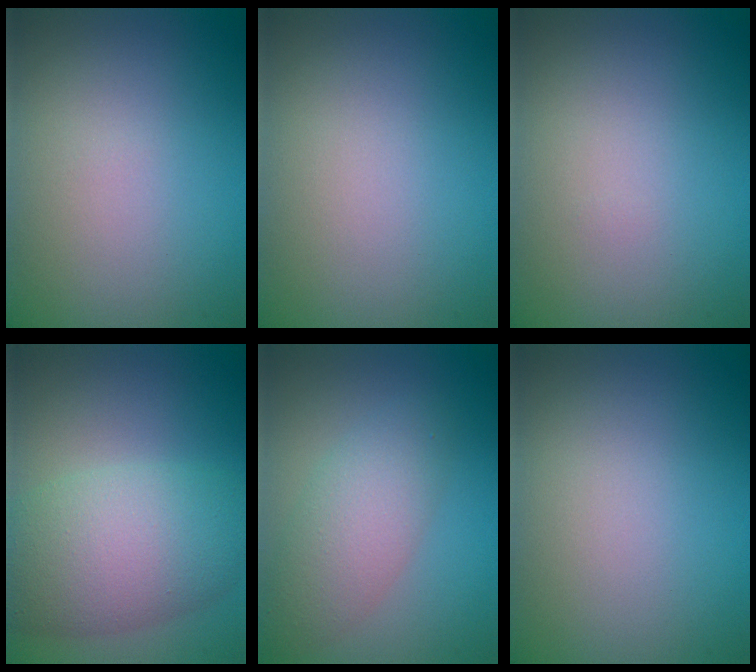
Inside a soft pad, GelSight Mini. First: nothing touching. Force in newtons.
{"total": 0.0}
{"total": 0.0}
{"total": 7.7, "press": 7.7, "slide": 0.1}
{"total": 3.8, "press": 3.8, "slide": 0.1}
{"total": 0.0}